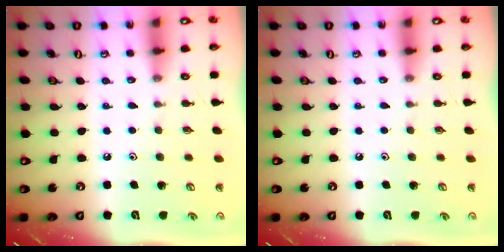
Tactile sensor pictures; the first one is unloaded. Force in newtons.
{"total": 0.0}